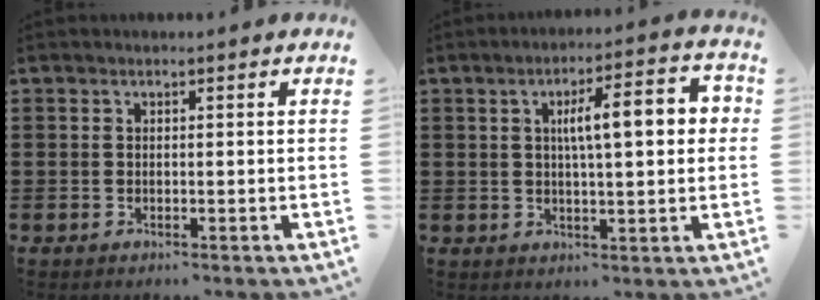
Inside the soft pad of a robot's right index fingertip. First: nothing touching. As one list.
[{"total": 8.4, "force": [1.6, 2.1, 8.0], "torque": [-0.144, 0.007, 0.020]}]